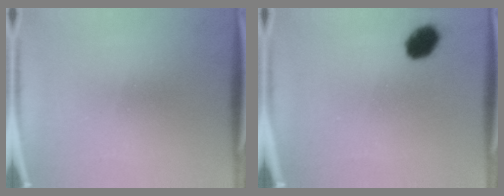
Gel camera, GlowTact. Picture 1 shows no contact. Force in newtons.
{"total": 6.1}